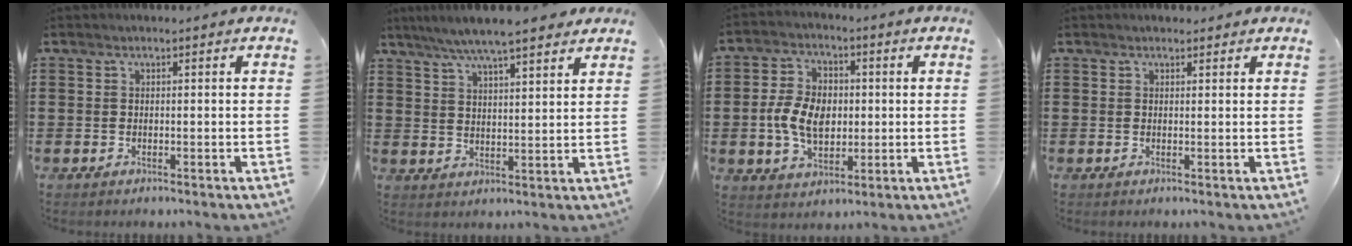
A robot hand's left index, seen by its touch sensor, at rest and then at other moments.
{"total": 6.6, "force": [5.7, 0.6, 3.4], "torque": [-0.083, -0.013, 0.101]}
{"total": 7.9, "force": [-0.5, 5.3, 5.9], "torque": [-0.132, 0.011, -0.013]}
{"total": 0.9, "force": [0.8, 0.4, 0.1], "torque": [-0.004, 0.004, 0.015]}